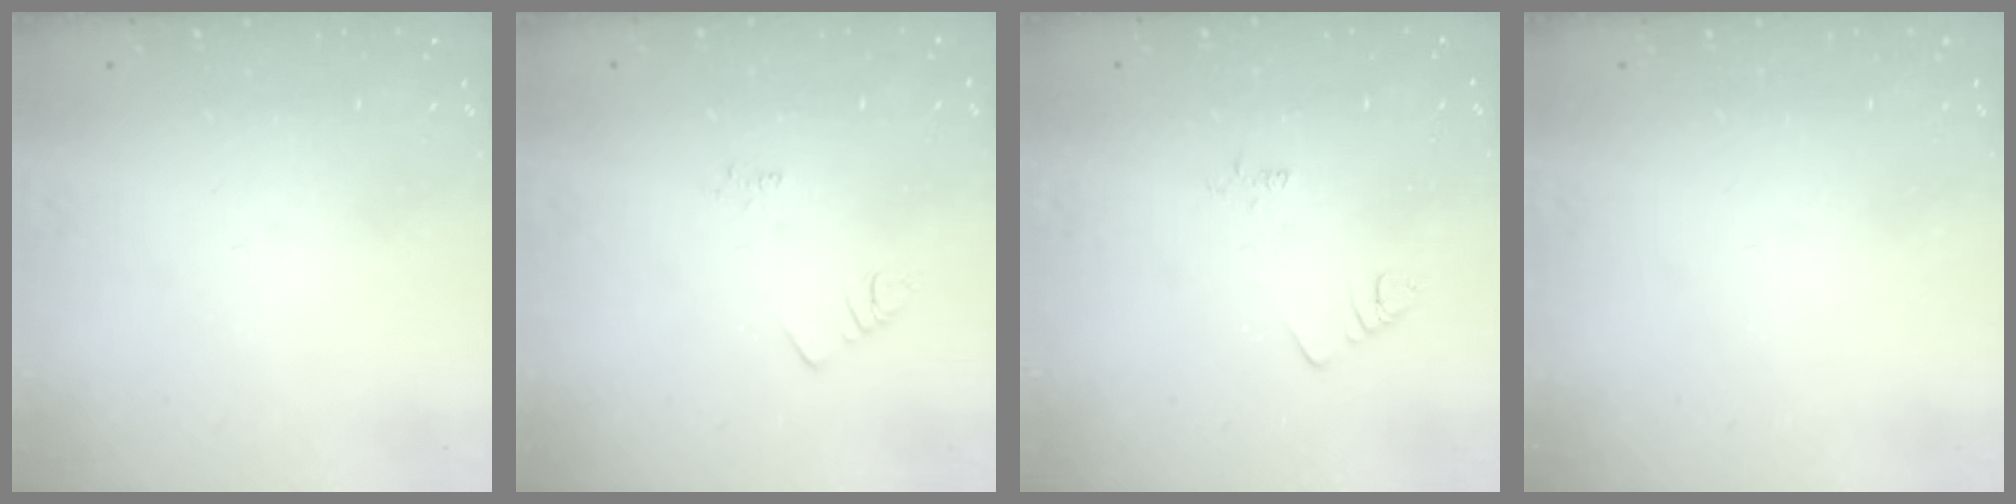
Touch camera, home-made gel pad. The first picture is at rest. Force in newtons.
{"total": 2.2, "press": 2.1, "slide": 0.4}
{"total": 1.9, "press": 1.9, "slide": 0.3}
{"total": 0.0}